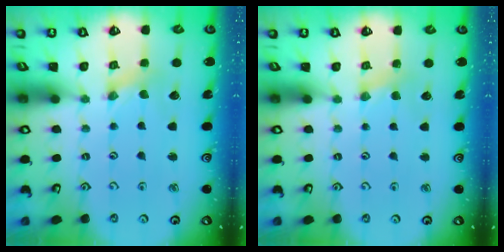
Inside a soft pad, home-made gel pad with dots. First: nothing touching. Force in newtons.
{"total": 2.2, "press": 2.2, "slide": 0.4}